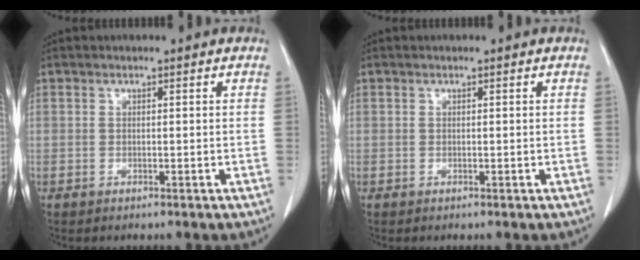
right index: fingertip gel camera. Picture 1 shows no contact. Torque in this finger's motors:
{"motor_torque": [-0.05, -0.02, -0.01, 0.00]}